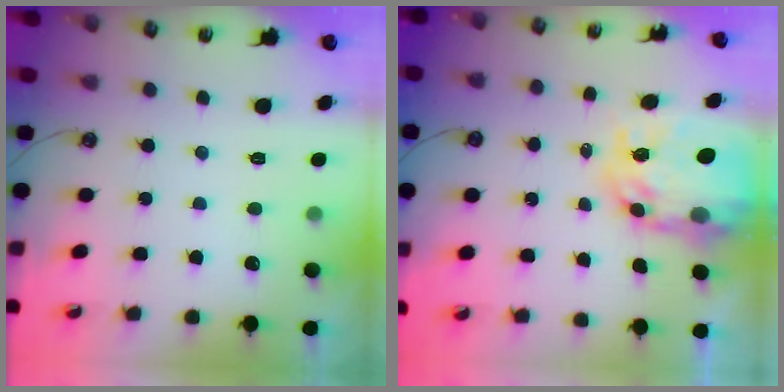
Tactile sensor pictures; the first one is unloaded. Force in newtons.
{"total": 11.8, "press": 11.8, "slide": 0.9}